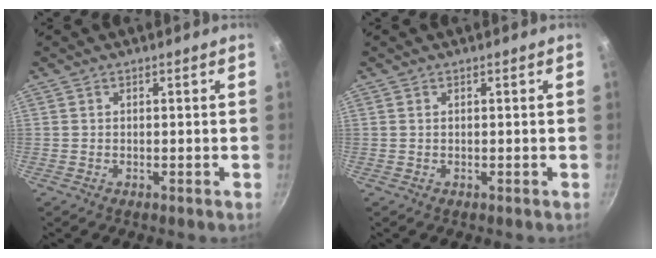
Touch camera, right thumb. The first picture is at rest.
{"total": 0.0}